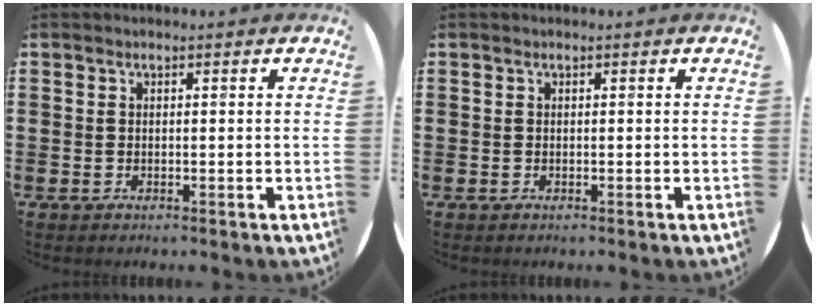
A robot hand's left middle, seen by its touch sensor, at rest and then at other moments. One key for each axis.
{"total": 0.0}